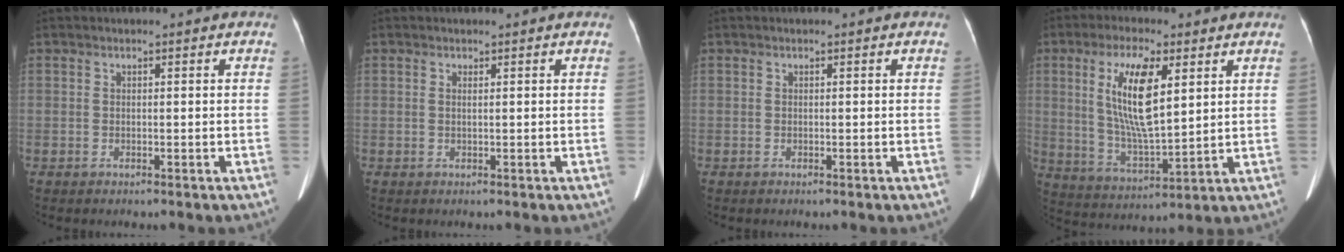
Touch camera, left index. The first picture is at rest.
{"total": 0.5, "force": [0.2, 0.1, 0.5], "torque": [-0.011, 0.002, 0.006]}
{"total": 0.0}
{"total": 12.1, "force": [4.0, 2.9, 11.0], "torque": [-0.224, -0.001, 0.077]}